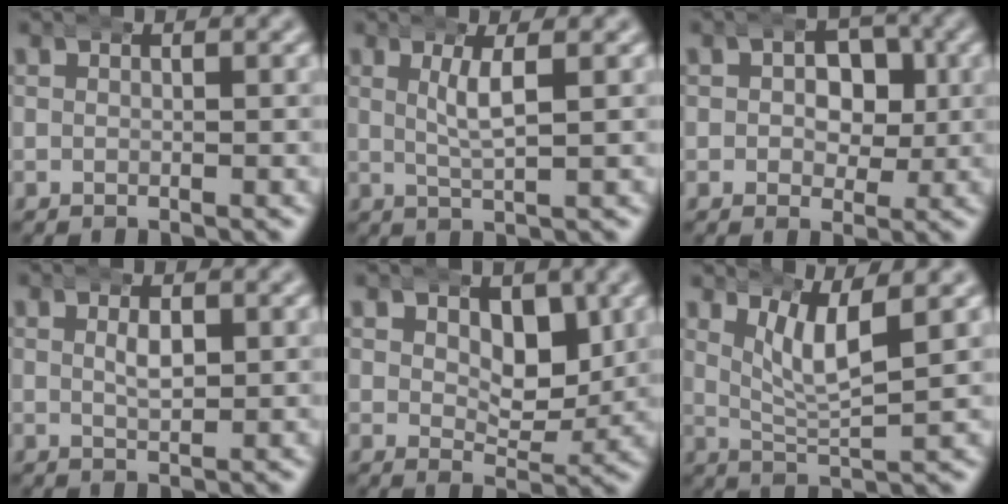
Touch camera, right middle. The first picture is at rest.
{"total": 2.4, "force": [0.9, -0.1, 2.2], "torque": [-0.046, -0.001, 0.020]}
{"total": 3.2, "force": [0.3, 2.5, 1.9], "torque": [-0.017, -0.007, 0.002]}
{"total": 2.3, "force": [0.6, 1.0, 1.9], "torque": [-0.024, 0.000, 0.012]}
{"total": 3.8, "force": [1.8, 2.3, 2.4], "torque": [-0.026, -0.023, 0.036]}
{"total": 4.5, "force": [2.3, 1.0, 3.7], "torque": [-0.065, -0.008, 0.045]}